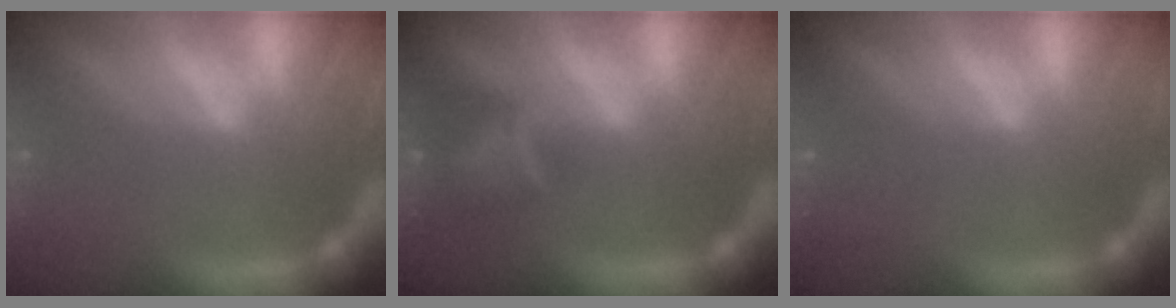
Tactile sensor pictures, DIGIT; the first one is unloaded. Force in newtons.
{"total": 3.4}
{"total": 0.0}